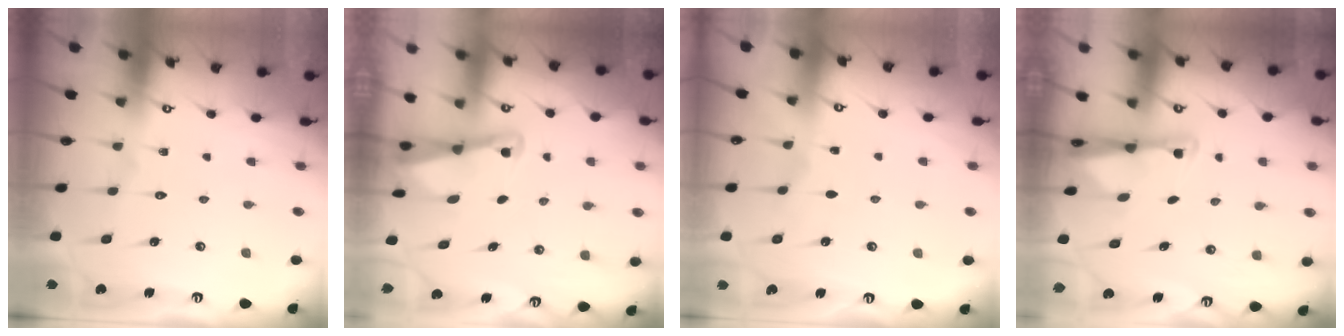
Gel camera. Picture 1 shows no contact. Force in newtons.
{"total": 2.2, "press": 2.2, "slide": 0.3}
{"total": 2.0, "press": 2.0, "slide": 0.3}
{"total": 1.9, "press": 1.9, "slide": 0.3}